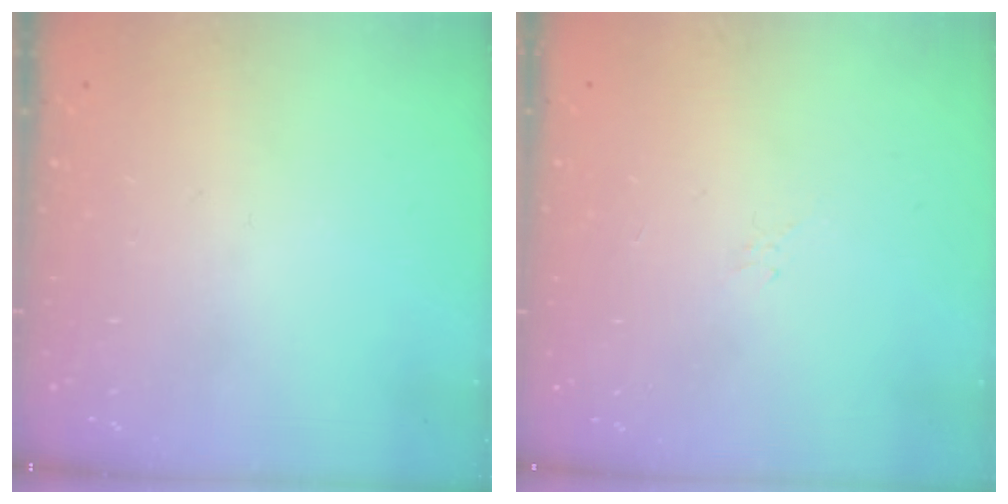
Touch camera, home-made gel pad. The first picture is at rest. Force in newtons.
{"total": 2.1, "press": 2.0, "slide": 0.6}